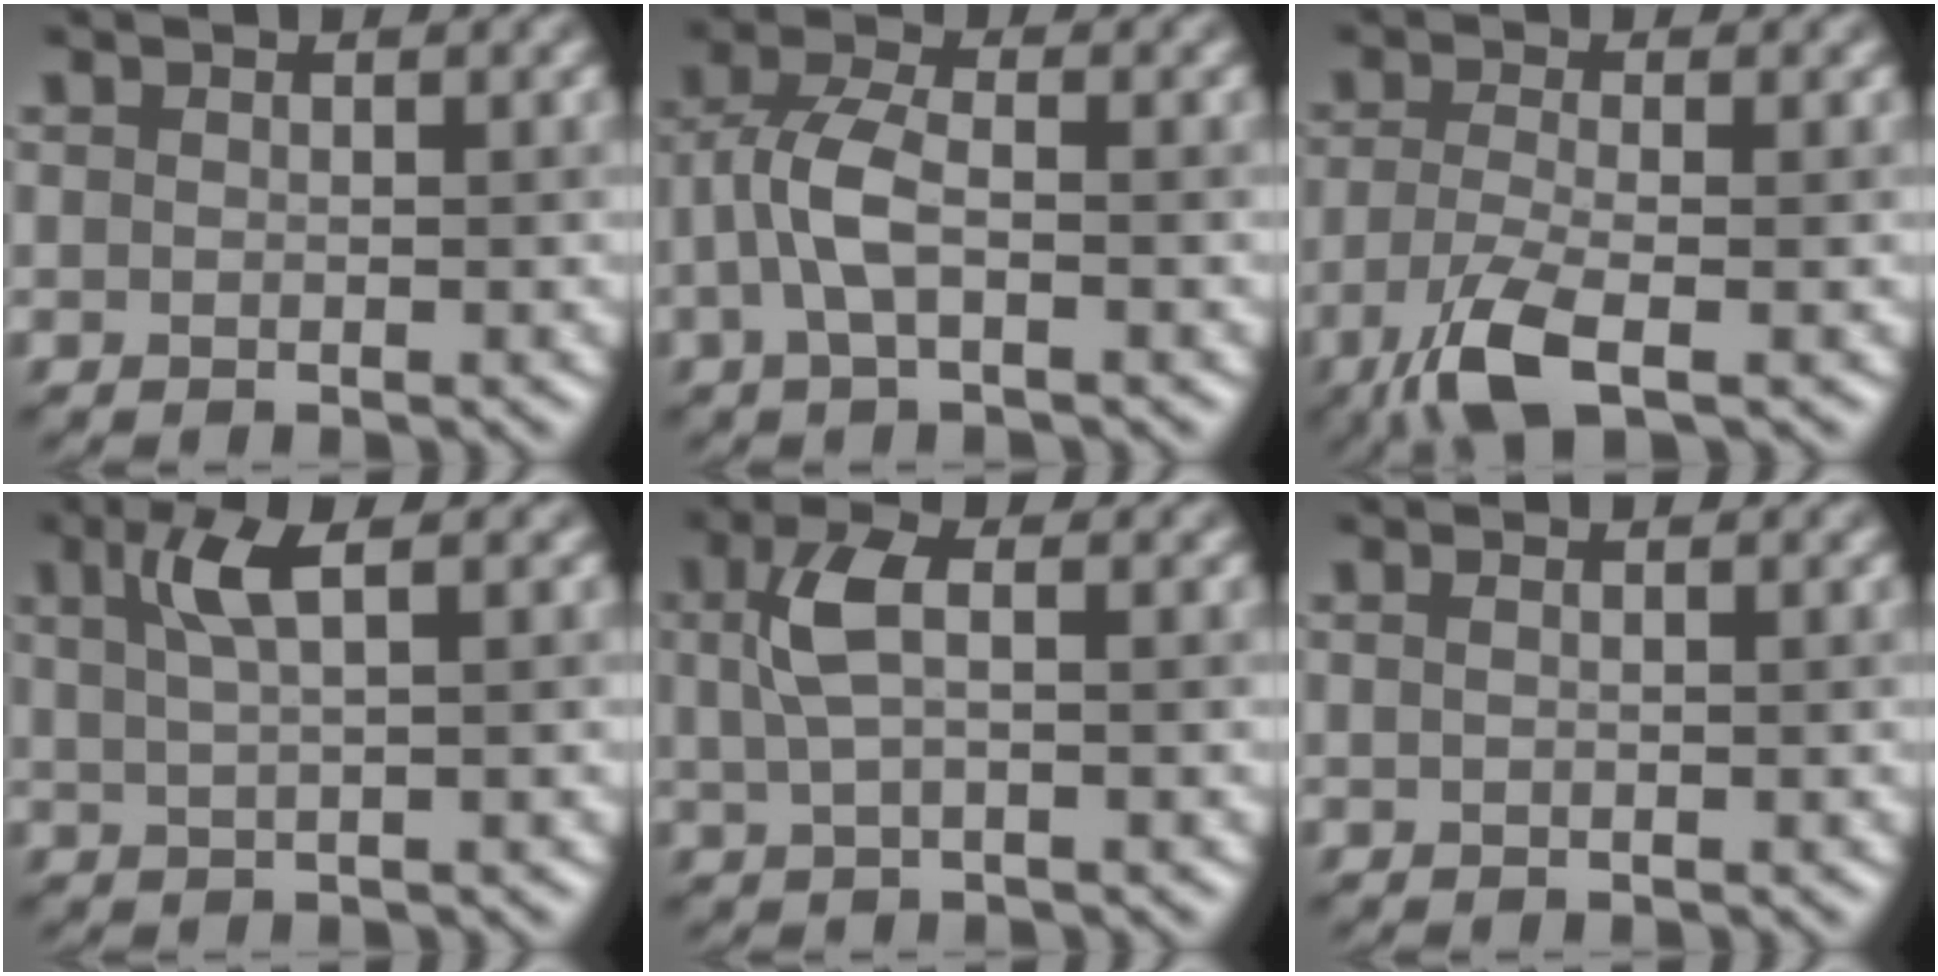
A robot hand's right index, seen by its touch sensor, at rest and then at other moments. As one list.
[{"total": 4.0, "force": [-0.8, 1.6, 3.5], "torque": [-0.082, 0.014, -0.018]}, {"total": 4.7, "force": [-2.6, 1.3, 3.7], "torque": [-0.086, -0.001, -0.050]}, {"total": 3.2, "force": [1.3, 0.6, 2.8], "torque": [-0.047, 0.010, 0.028]}, {"total": 3.4, "force": [0.7, 1.2, 3.1], "torque": [-0.067, 0.012, 0.015]}, {"total": 1.0, "force": [0.3, 0.5, 0.8], "torque": [-0.002, -0.003, -0.005]}]